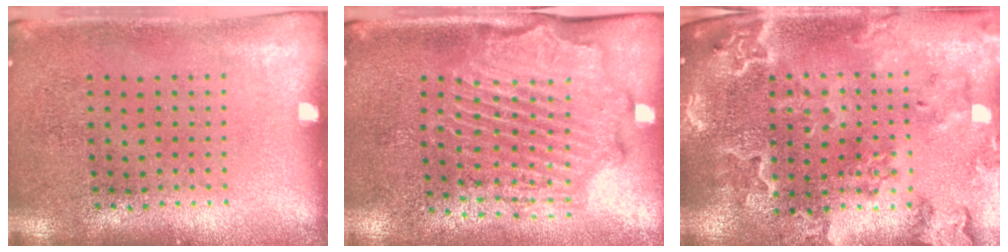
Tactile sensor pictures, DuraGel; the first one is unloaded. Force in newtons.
{"total": 2.1, "press": 2.1, "slide": 0.4}
{"total": 2.3, "press": 2.2, "slide": 0.5}